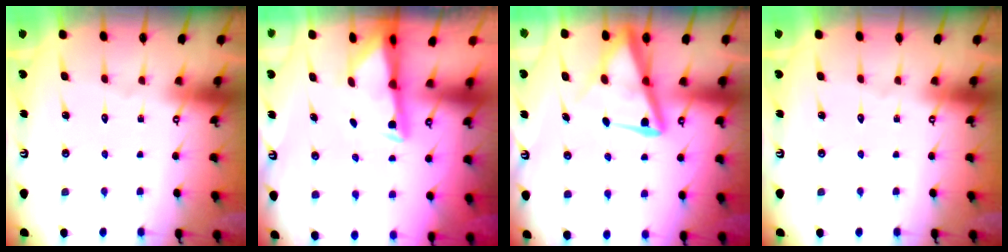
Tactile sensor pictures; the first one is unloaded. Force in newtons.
{"total": 2.7, "press": 2.6, "slide": 0.7}
{"total": 10.2, "press": 10.1, "slide": 1.1}
{"total": 0.0}